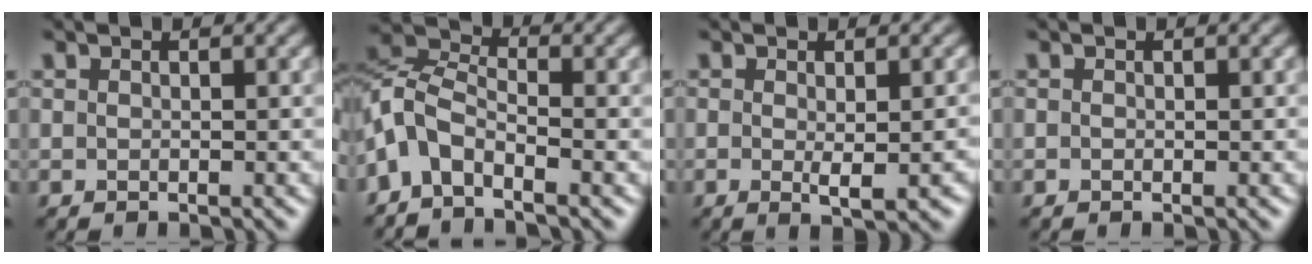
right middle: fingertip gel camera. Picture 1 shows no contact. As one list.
[{"total": 4.6, "force": [-3.0, 2.3, 2.6], "torque": [-0.057, 0.006, -0.071]}, {"total": 2.6, "force": [-0.4, 0.3, 2.6], "torque": [-0.040, -0.002, 0.001]}, {"total": 0.0}]